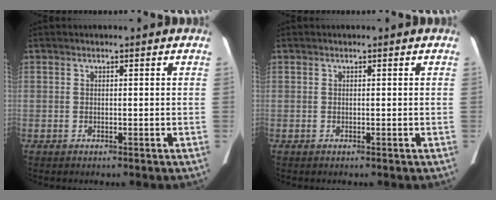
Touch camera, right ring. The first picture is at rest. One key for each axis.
{"total": 0.0}